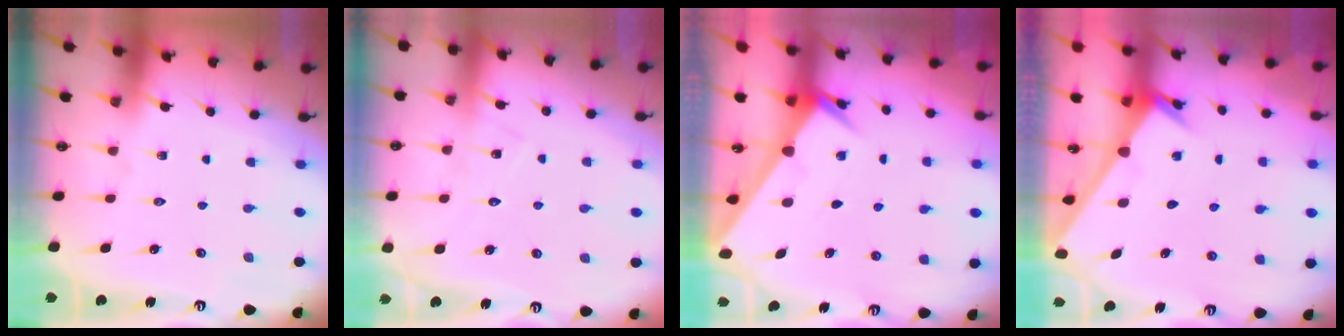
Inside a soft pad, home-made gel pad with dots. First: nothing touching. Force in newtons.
{"total": 8.1, "press": 8.0, "slide": 0.3}
{"total": 2.0, "press": 2.0, "slide": 0.1}
{"total": 2.4, "press": 2.4, "slide": 0.2}